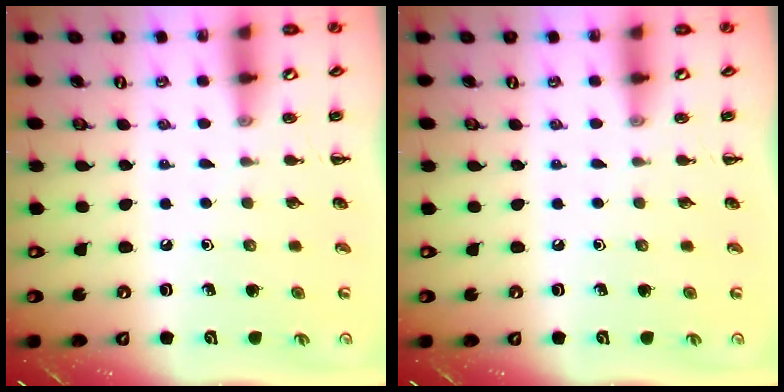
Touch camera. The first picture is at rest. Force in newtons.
{"total": 0.0}